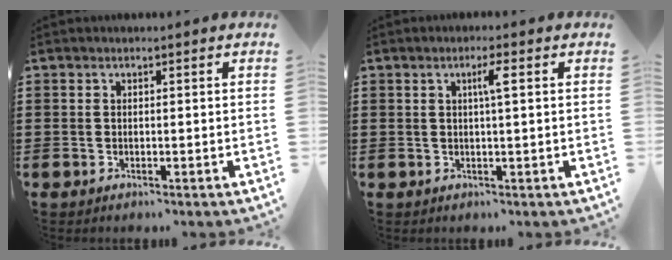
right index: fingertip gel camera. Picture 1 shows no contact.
{"total": 2.4, "force": [0.6, 0.0, 2.3], "torque": [-0.046, 0.000, 0.007]}